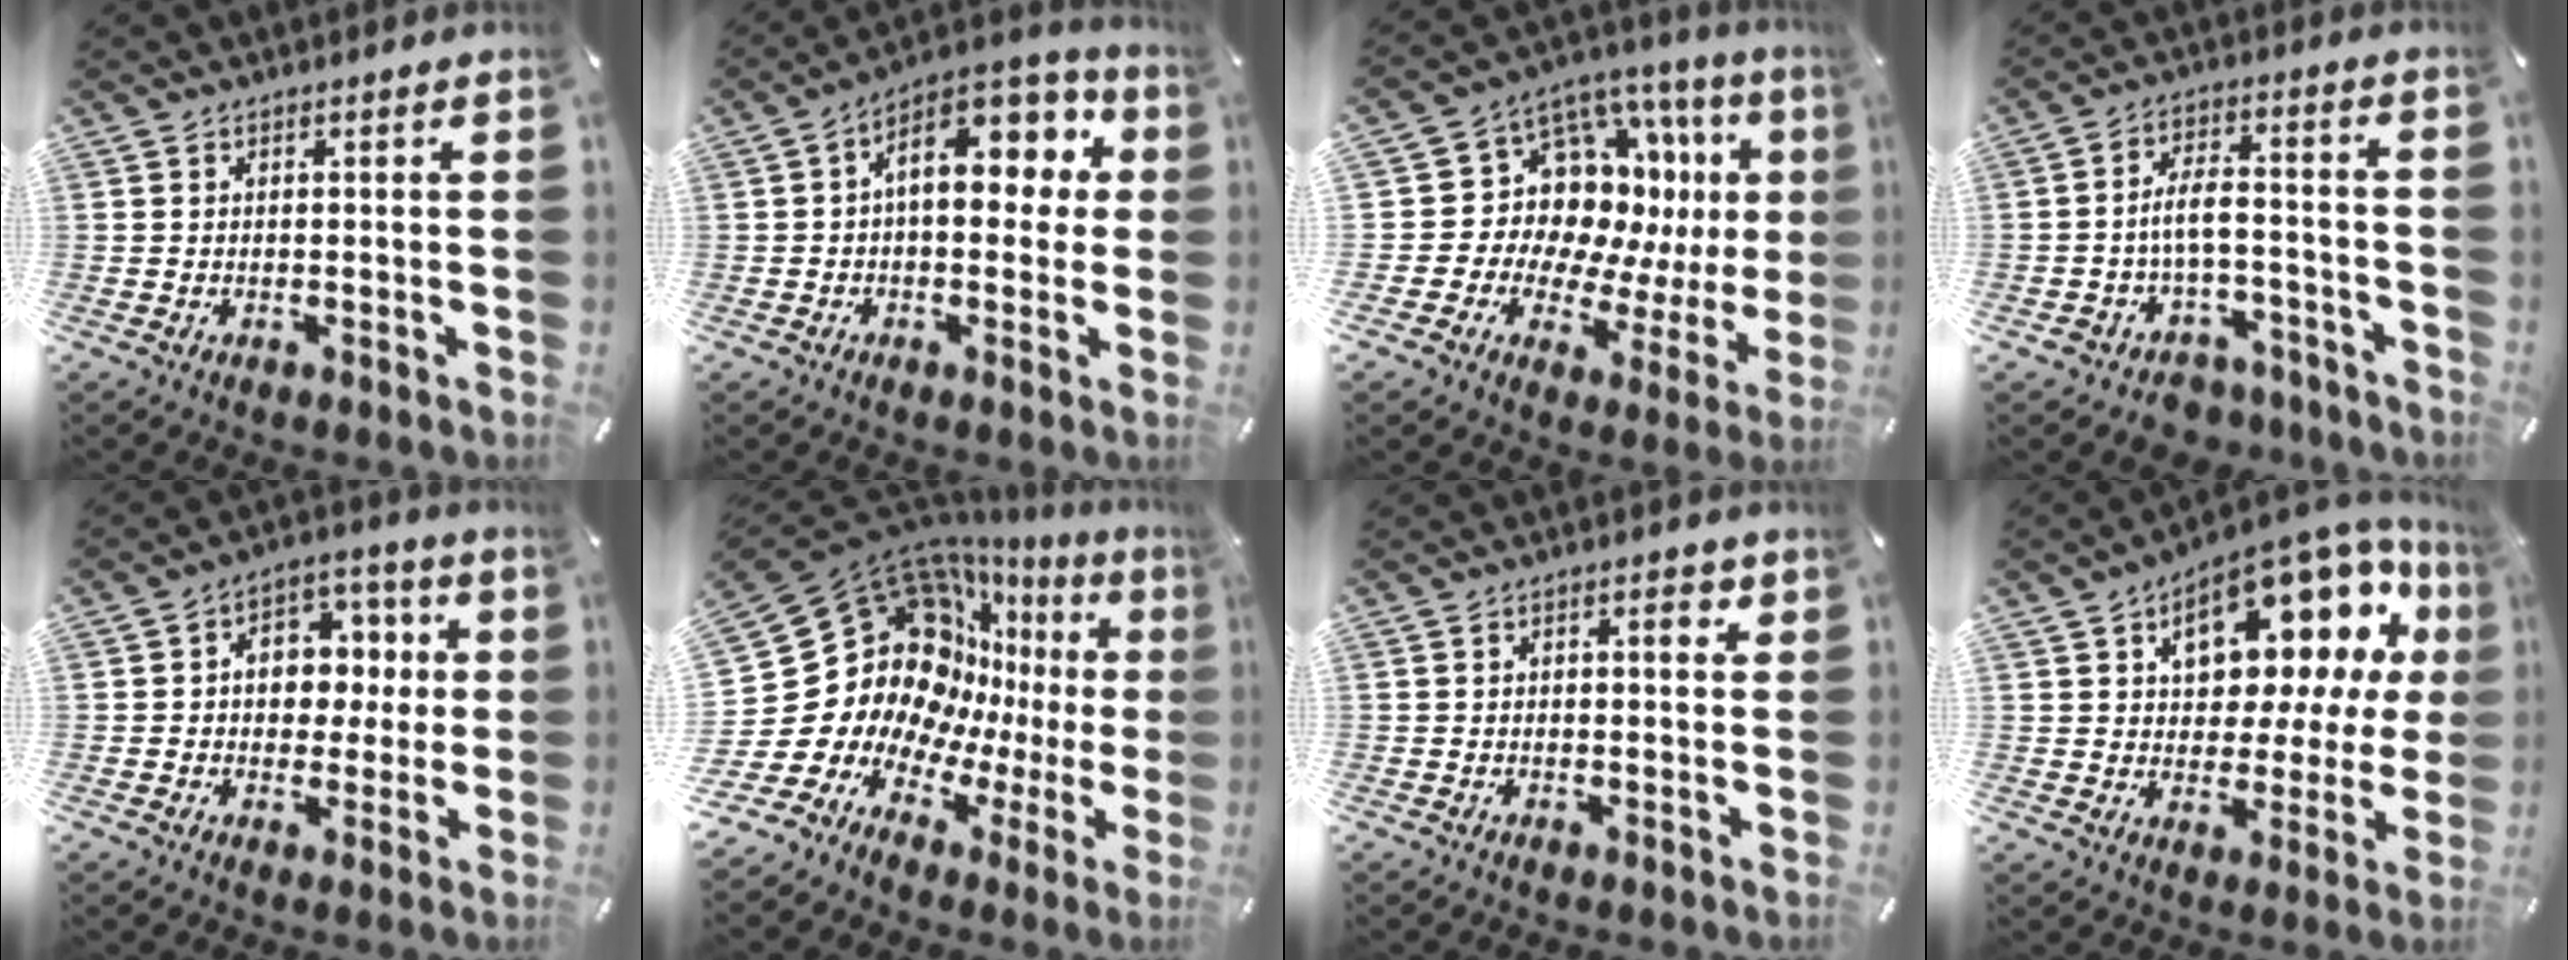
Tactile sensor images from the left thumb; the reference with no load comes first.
{"total": 13.2, "force": [4.1, 7.5, 10.0], "torque": [-0.139, -0.024, 0.070]}
{"total": 11.8, "force": [4.1, 9.8, 5.0], "torque": [-0.075, -0.076, 0.088]}
{"total": 8.0, "force": [-2.6, 5.6, 5.2], "torque": [-0.111, 0.015, -0.047]}
{"total": 8.9, "force": [0.0, 7.8, 4.2], "torque": [-0.053, 0.002, -0.001]}
{"total": 24.7, "force": [5.1, 19.4, 14.3], "torque": [-0.262, -0.099, 0.139]}
{"total": 2.8, "force": [0.5, 1.4, 2.4], "torque": [-0.032, 0.003, 0.002]}
{"total": 17.3, "force": [9.9, 9.7, 10.4], "torque": [-0.141, -0.083, 0.165]}